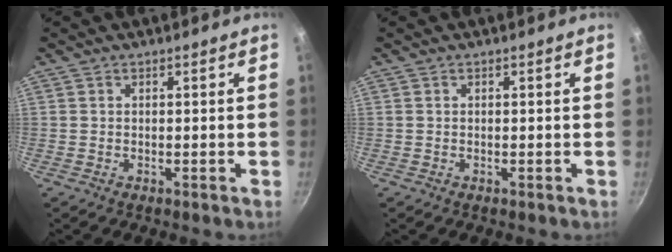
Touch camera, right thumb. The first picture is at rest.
{"total": 0.0}